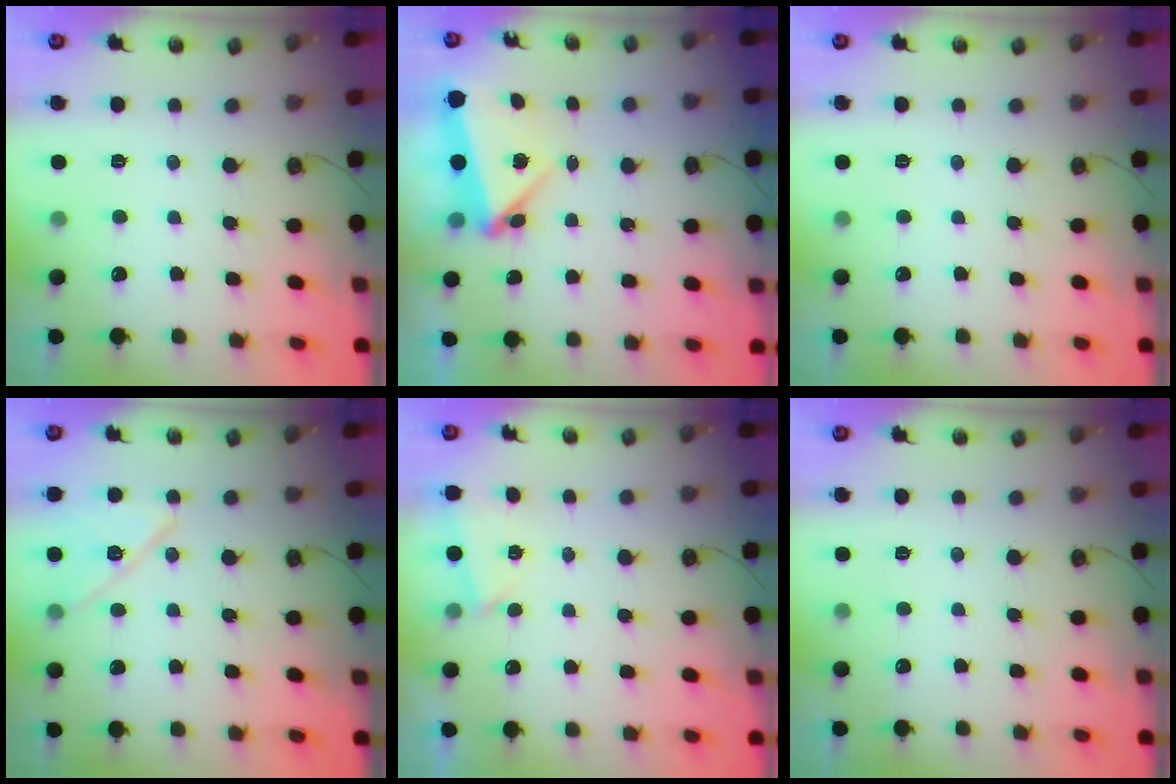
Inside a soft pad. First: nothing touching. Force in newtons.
{"total": 5.7, "press": 5.7, "slide": 0.3}
{"total": 0.0}
{"total": 12.1, "press": 11.4, "slide": 4.0}
{"total": 2.8, "press": 1.9, "slide": 2.0}
{"total": 0.0}